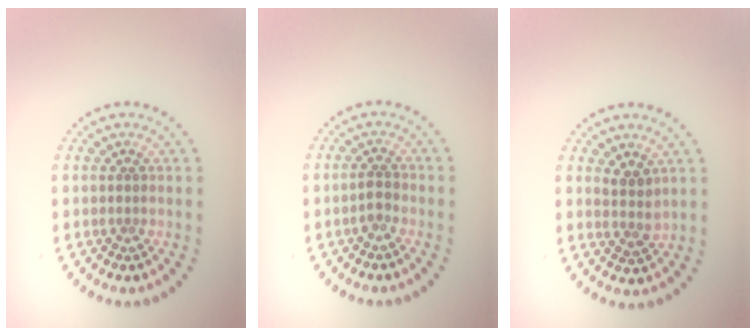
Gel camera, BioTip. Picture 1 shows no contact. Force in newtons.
{"total": 1.1, "press": 1.0, "slide": 0.4}
{"total": 1.8, "press": 1.4, "slide": 1.1}